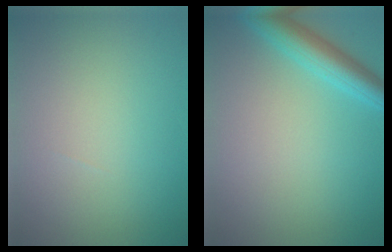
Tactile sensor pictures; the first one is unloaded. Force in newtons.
{"total": 3.9, "press": 3.9, "slide": 0.2}